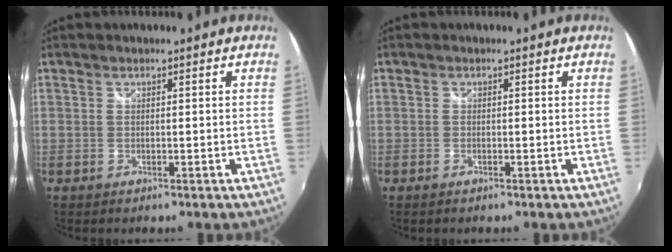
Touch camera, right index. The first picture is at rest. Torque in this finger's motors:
{"motor_torque": [-0.17, -0.13, 0.08, 0.00]}